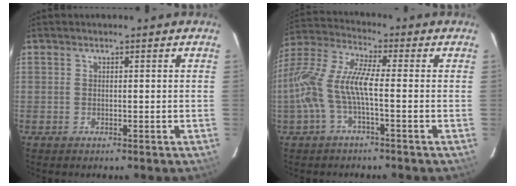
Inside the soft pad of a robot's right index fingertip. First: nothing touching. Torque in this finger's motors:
{"motor_torque": [0.44, -0.14, 0.43, 0.21]}